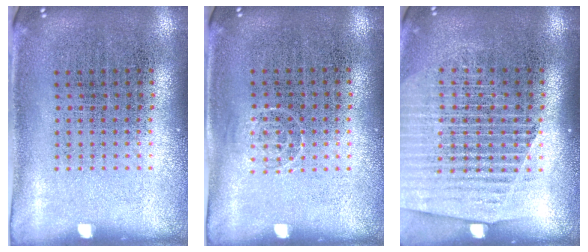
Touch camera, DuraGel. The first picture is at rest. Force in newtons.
{"total": 0.7, "press": 0.5, "slide": 0.5}
{"total": 1.7, "press": 1.6, "slide": 0.6}